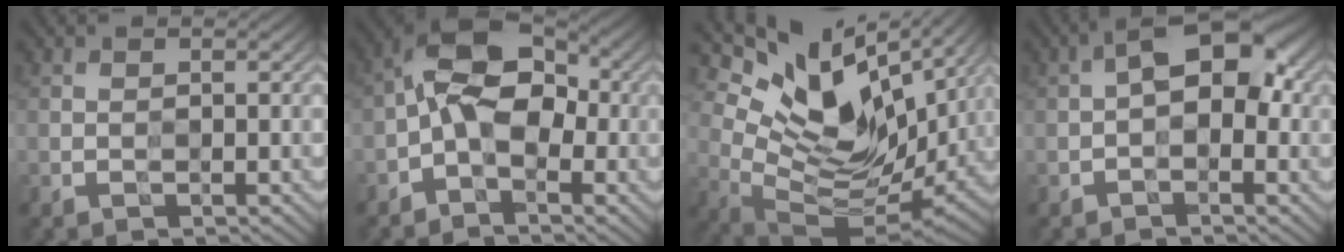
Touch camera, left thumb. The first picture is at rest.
{"total": 8.4, "force": [-1.1, 5.0, 6.7], "torque": [-0.122, 0.020, -0.038]}
{"total": 14.4, "force": [7.2, 7.1, 10.2], "torque": [-0.196, 0.000, 0.138]}
{"total": 6.8, "force": [0.5, 3.7, 5.7], "torque": [-0.086, 0.020, -0.005]}